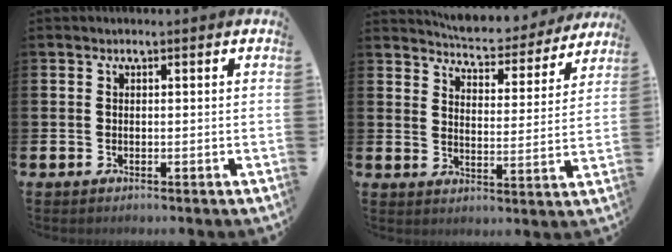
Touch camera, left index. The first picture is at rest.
{"total": 5.9, "force": [5.8, 0.8, 0.8], "torque": [-0.039, -0.044, 0.100]}